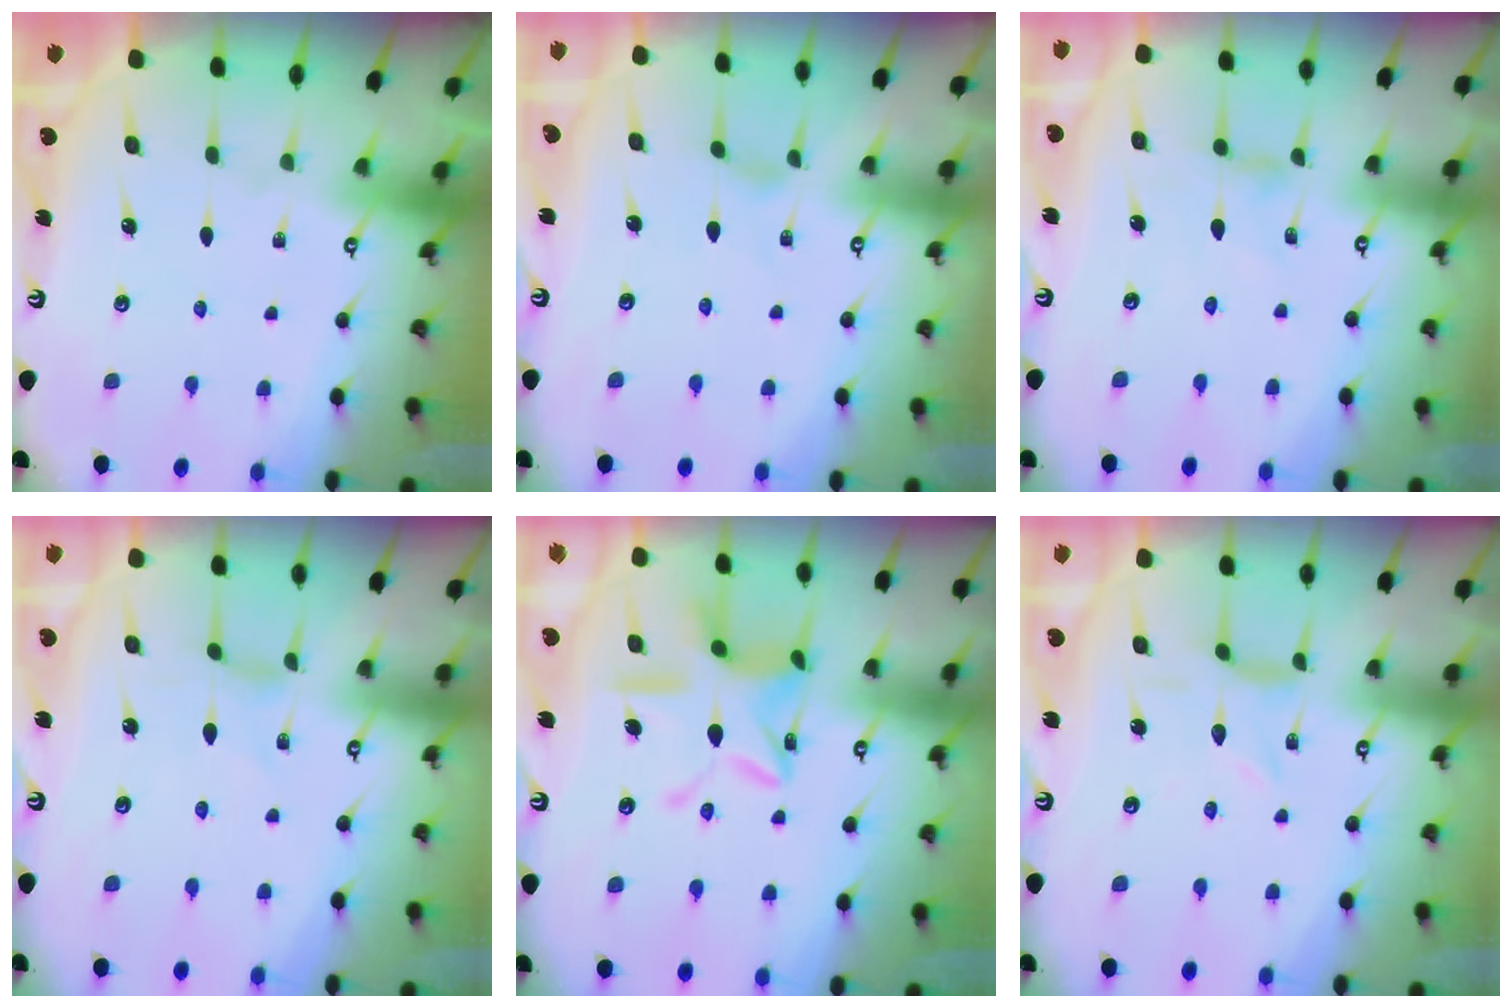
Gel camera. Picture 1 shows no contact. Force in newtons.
{"total": 0.8, "press": 0.8, "slide": 0.2}
{"total": 0.9, "press": 0.8, "slide": 0.3}
{"total": 0.0}
{"total": 12.9, "press": 12.8, "slide": 0.9}
{"total": 1.2, "press": 1.2, "slide": 0.1}